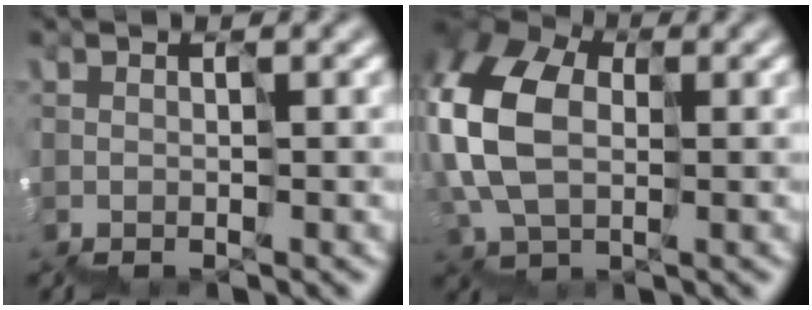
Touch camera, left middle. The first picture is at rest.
{"total": 8.3, "force": [1.7, 6.0, 5.5], "torque": [-0.177, 0.024, 0.028]}